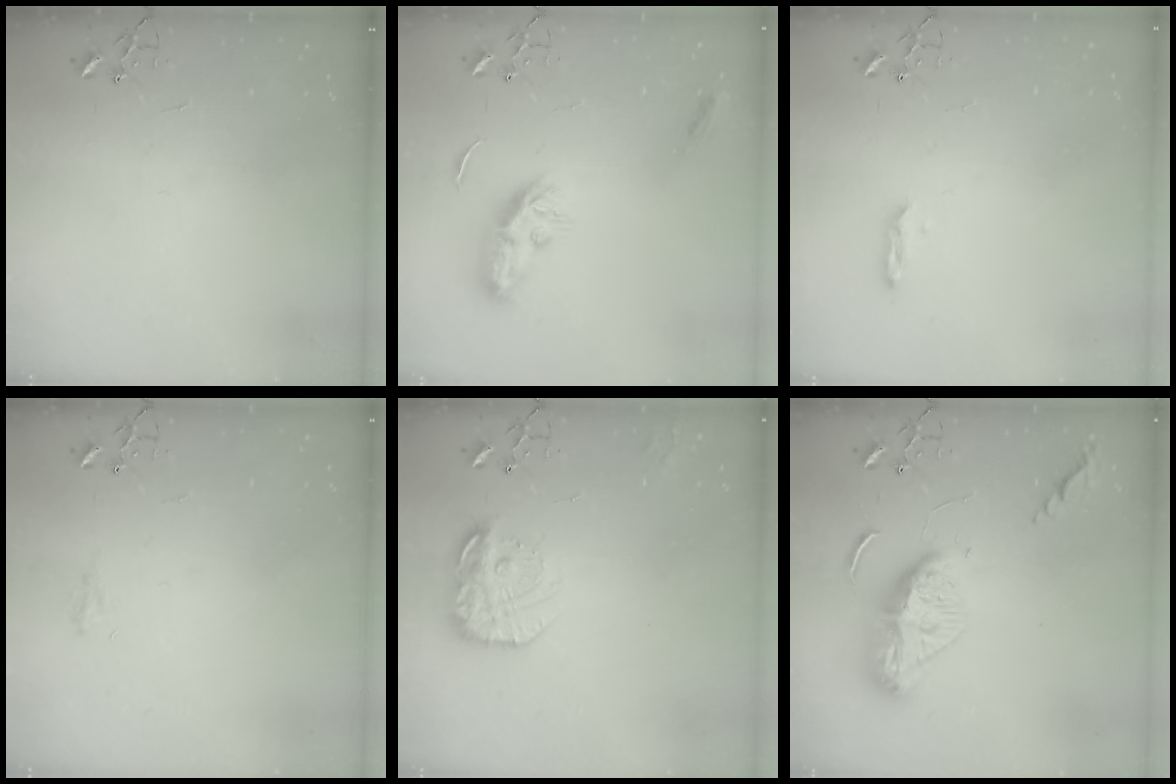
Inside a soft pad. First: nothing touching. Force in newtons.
{"total": 10.4, "press": 10.4, "slide": 0.1}
{"total": 4.1, "press": 4.0, "slide": 0.6}
{"total": 6.7, "press": 6.6, "slide": 0.7}
{"total": 17.1, "press": 17.0, "slide": 1.2}
{"total": 13.7, "press": 13.7, "slide": 1.4}